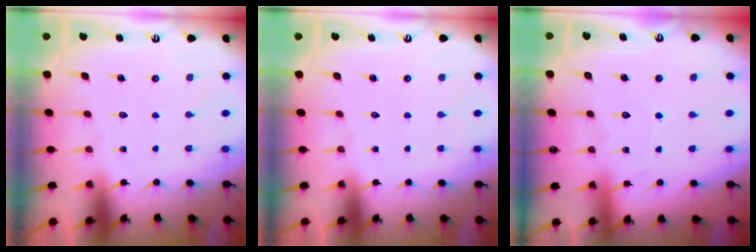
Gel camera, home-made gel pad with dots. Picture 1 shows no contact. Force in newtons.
{"total": 0.0}
{"total": 4.0, "press": 3.9, "slide": 0.5}